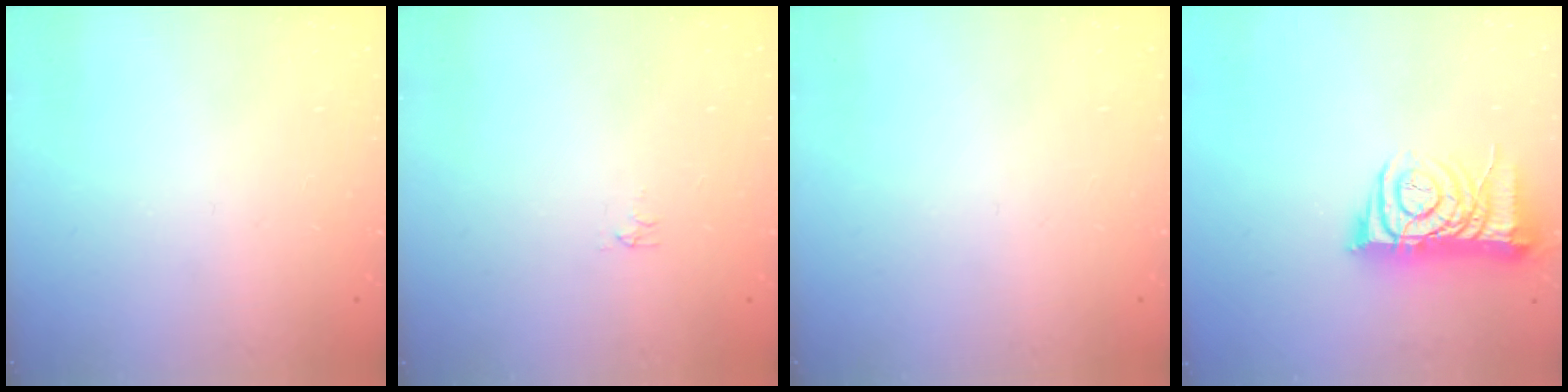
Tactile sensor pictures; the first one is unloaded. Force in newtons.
{"total": 2.9, "press": 2.9, "slide": 0.5}
{"total": 0.0}
{"total": 9.5, "press": 9.4, "slide": 1.1}